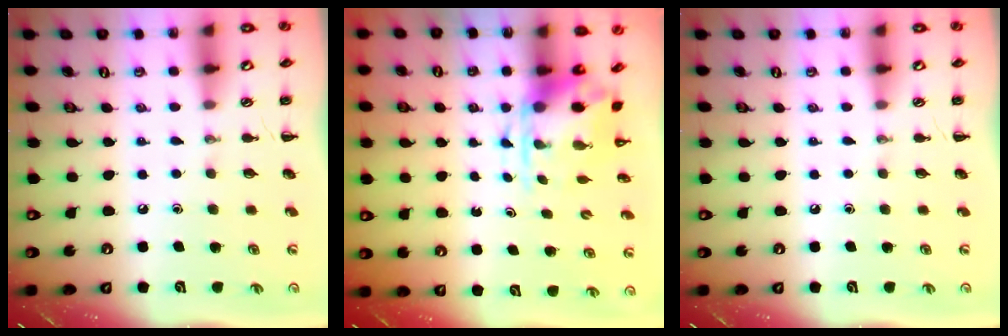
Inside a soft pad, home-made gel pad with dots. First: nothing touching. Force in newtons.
{"total": 3.7, "press": 3.6, "slide": 0.9}
{"total": 0.0}